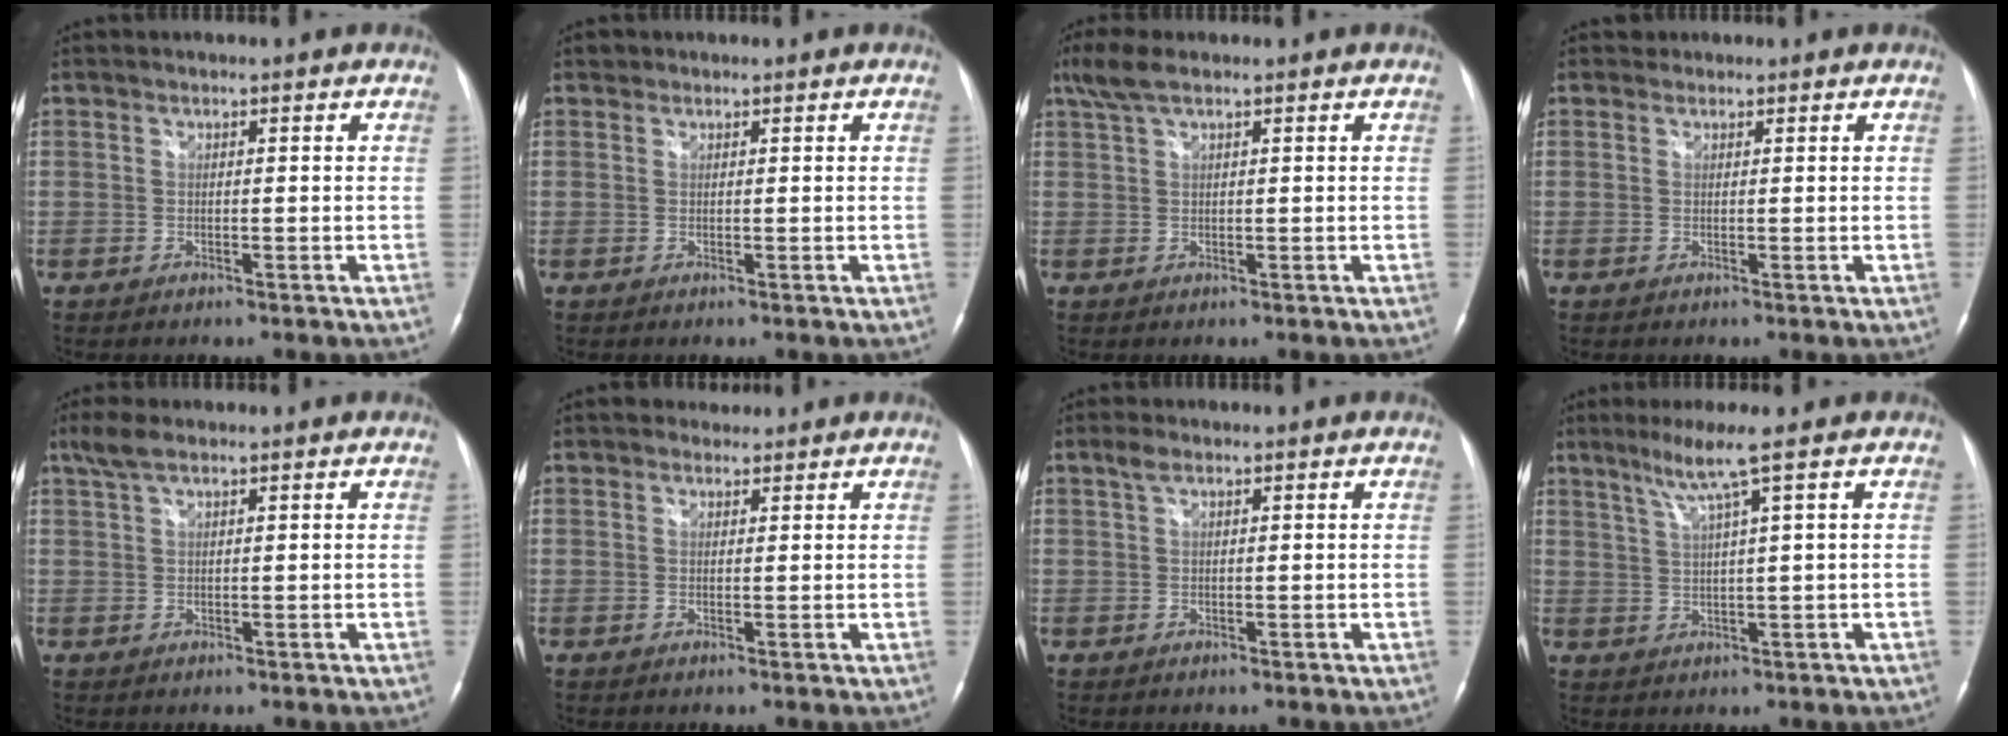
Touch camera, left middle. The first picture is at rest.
{"total": 0.6, "force": [0.6, 0.3, 0.0], "torque": [-0.001, 0.004, 0.010]}
{"total": 4.0, "force": [2.9, 0.9, 2.7], "torque": [-0.066, 0.020, 0.062]}
{"total": 0.7, "force": [0.7, 0.3, -0.1], "torque": [0.002, 0.003, 0.011]}
{"total": 2.9, "force": [2.1, 0.6, 1.9], "torque": [-0.048, 0.015, 0.047]}
{"total": 1.4, "force": [1.2, 0.7, -0.2], "torque": [0.004, 0.007, 0.016]}
{"total": 1.3, "force": [0.9, 0.4, 1.0], "torque": [-0.022, 0.013, 0.018]}
{"total": 6.1, "force": [3.1, -1.5, 5.0], "torque": [-0.100, 0.010, 0.062]}